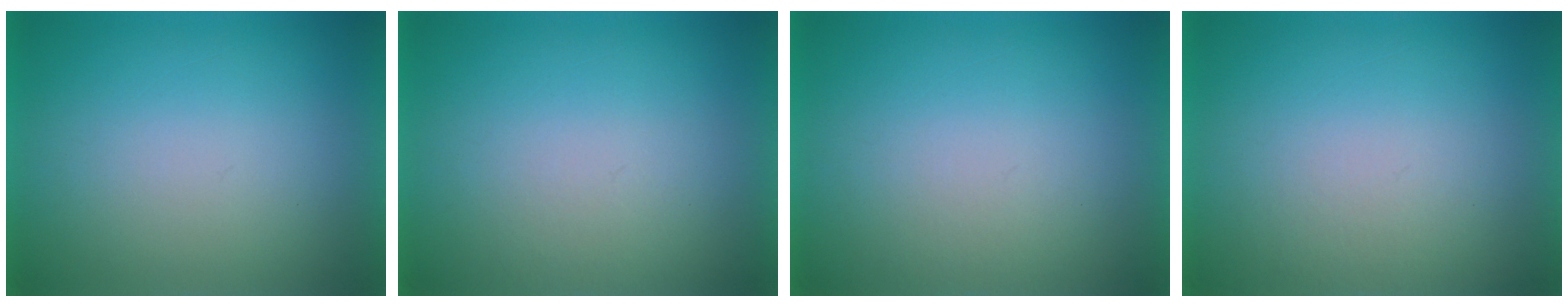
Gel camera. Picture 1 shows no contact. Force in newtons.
{"total": 1.3}
{"total": 1.1}
{"total": 2.0}